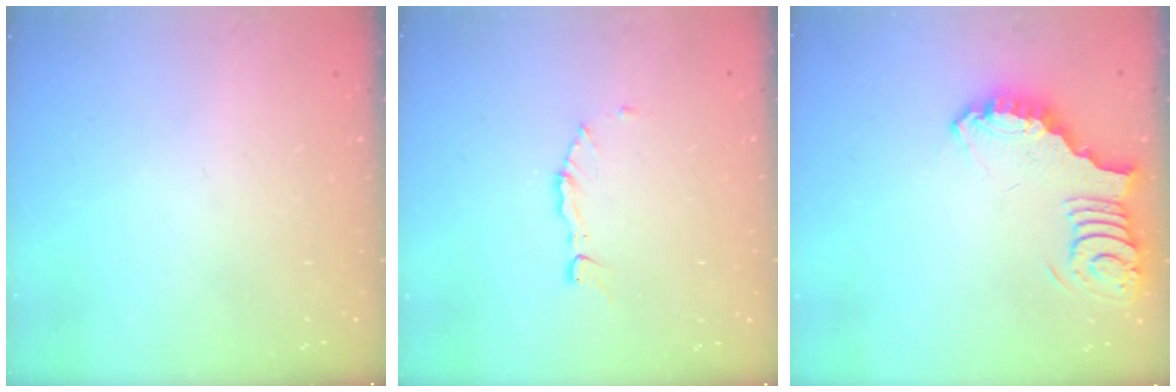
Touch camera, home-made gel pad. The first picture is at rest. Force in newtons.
{"total": 3.0, "press": 2.9, "slide": 0.3}
{"total": 3.6, "press": 3.5, "slide": 0.6}